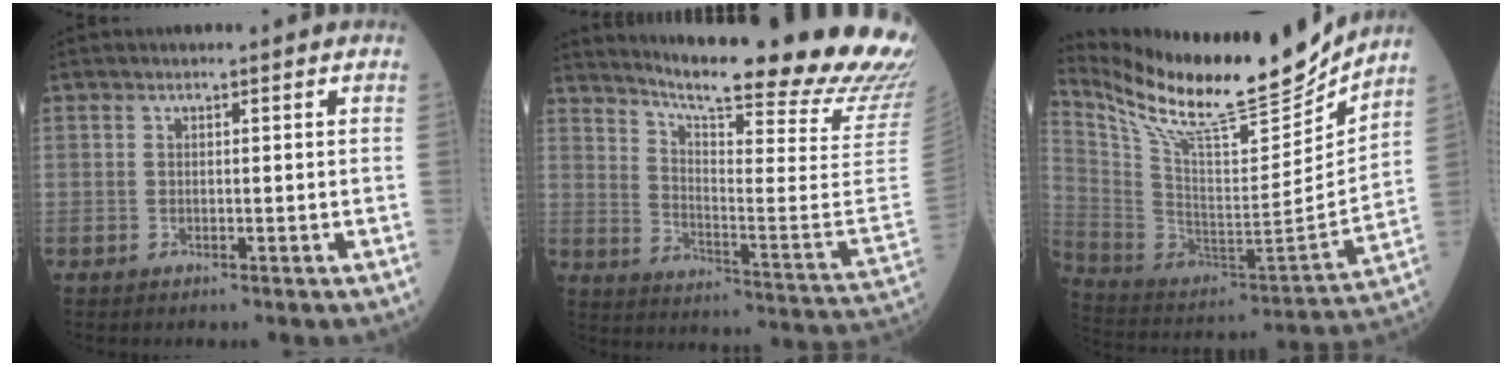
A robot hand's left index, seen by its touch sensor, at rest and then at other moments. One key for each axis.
{"total": 29.5, "fx": 25.4, "fy": 0.8, "fz": 15.0, "tx": -0.228, "ty": -0.113, "tz": 0.324}
{"total": 22.7, "fx": 20.1, "fy": 2.1, "fz": 10.3, "tx": -0.208, "ty": -0.052, "tz": 0.340}